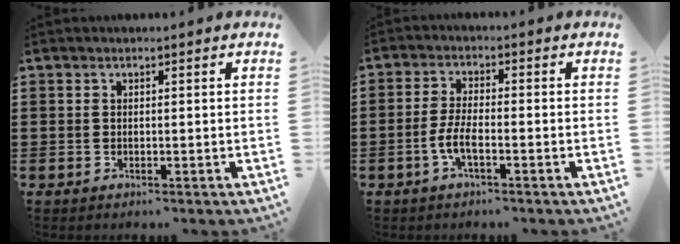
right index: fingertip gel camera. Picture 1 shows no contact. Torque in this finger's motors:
{"motor_torque": [1.50, 0.63, 0.38, 0.14]}